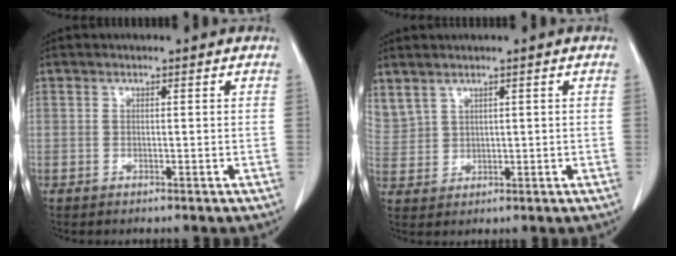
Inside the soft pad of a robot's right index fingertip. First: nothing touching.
{"total": 5.7, "force": [3.7, 3.8, 2.2], "torque": [-0.067, 0.012, 0.094]}